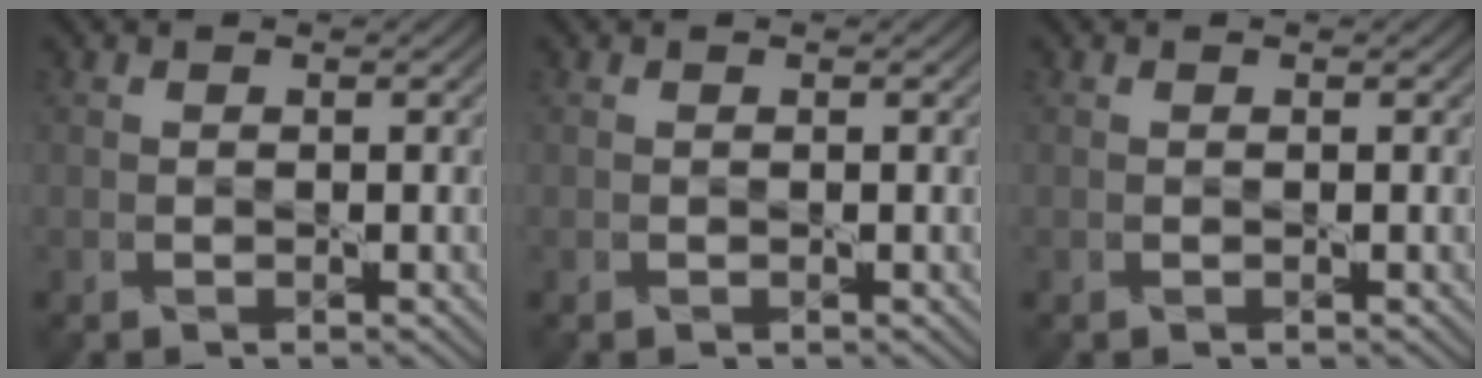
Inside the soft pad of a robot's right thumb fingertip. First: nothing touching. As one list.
[{"total": 0.0}, {"total": 0.0}]